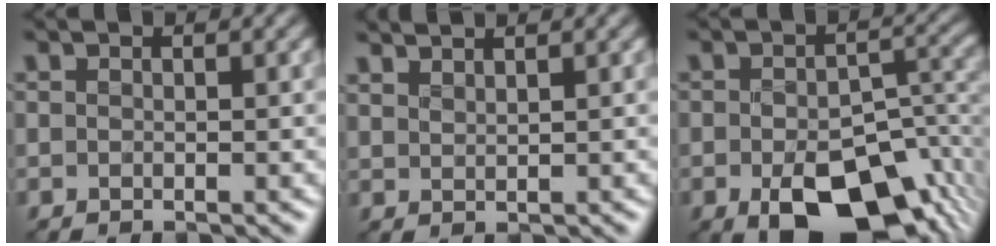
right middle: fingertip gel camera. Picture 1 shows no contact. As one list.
[{"total": 2.0, "force": [1.9, -0.2, -0.1], "torque": [0.000, 0.002, 0.037]}, {"total": 10.7, "force": [-5.2, 5.7, 7.4], "torque": [-0.122, -0.020, -0.065]}]